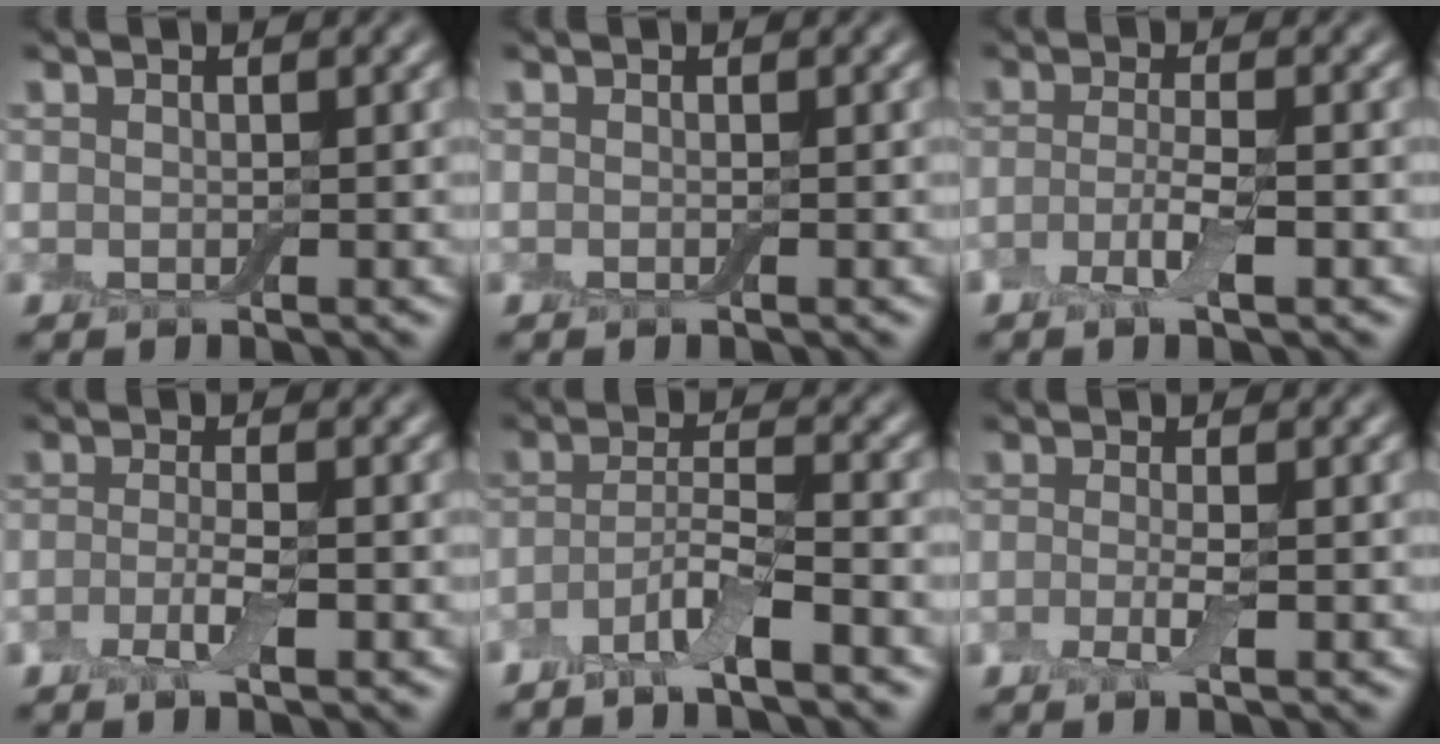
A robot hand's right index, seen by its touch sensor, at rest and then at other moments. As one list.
[{"total": 0.0}, {"total": 2.5, "force": [-1.2, 0.6, 2.1], "torque": [-0.045, 0.005, -0.029]}, {"total": 2.1, "force": [-1.0, 0.5, 1.8], "torque": [-0.037, 0.005, -0.025]}, {"total": 4.0, "force": [-2.6, 0.6, 3.0], "torque": [-0.058, 0.000, -0.057]}, {"total": 1.7, "force": [-0.6, 0.4, 1.5], "torque": [-0.033, 0.001, -0.016]}]